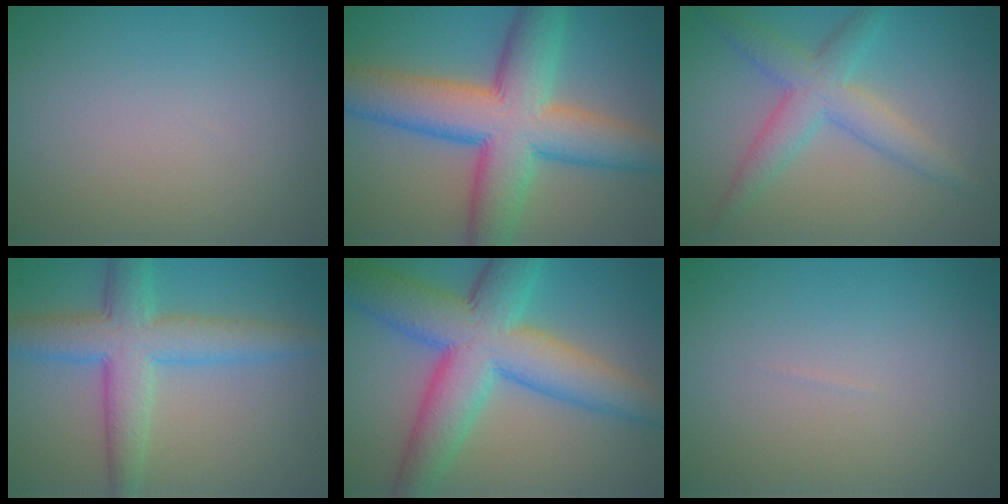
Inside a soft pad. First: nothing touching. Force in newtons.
{"total": 11.2, "press": 11.2, "slide": 0.5}
{"total": 4.2, "press": 4.2, "slide": 0.1}
{"total": 6.1, "press": 6.1, "slide": 0.1}
{"total": 10.5, "press": 10.5, "slide": 0.2}
{"total": 0.0}